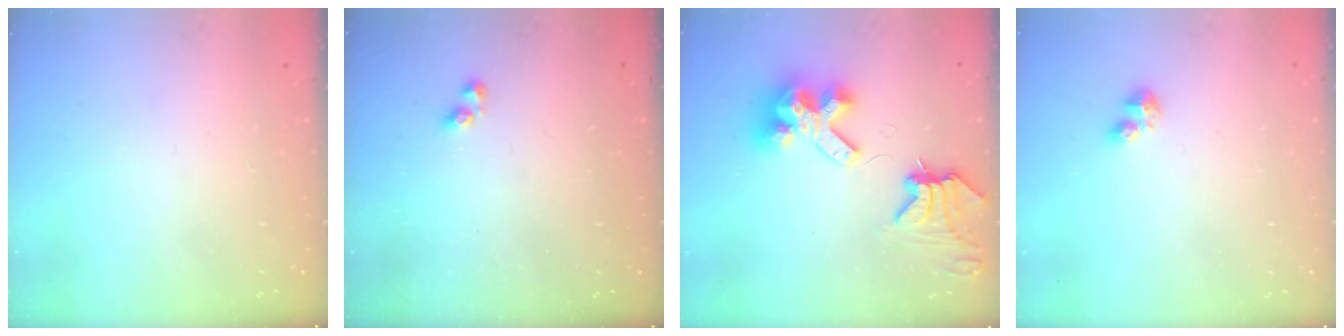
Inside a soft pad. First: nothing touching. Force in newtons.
{"total": 2.9, "press": 2.9, "slide": 0.6}
{"total": 11.6, "press": 11.5, "slide": 0.9}
{"total": 2.3, "press": 2.2, "slide": 0.5}